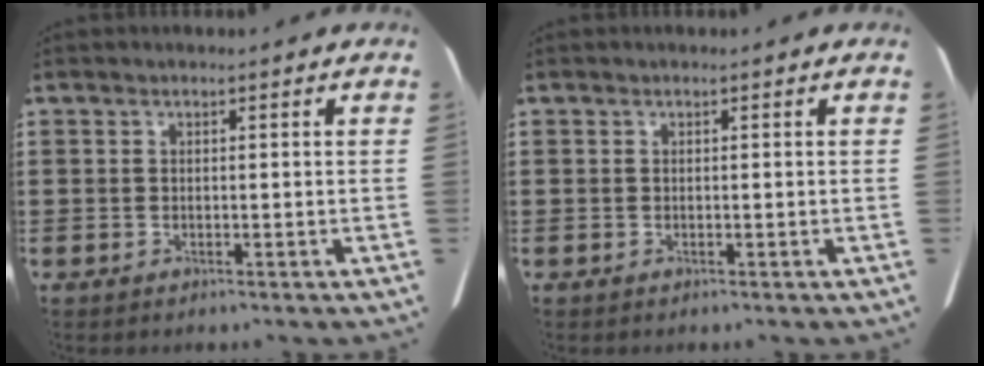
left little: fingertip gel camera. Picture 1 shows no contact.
{"total": 0.0}